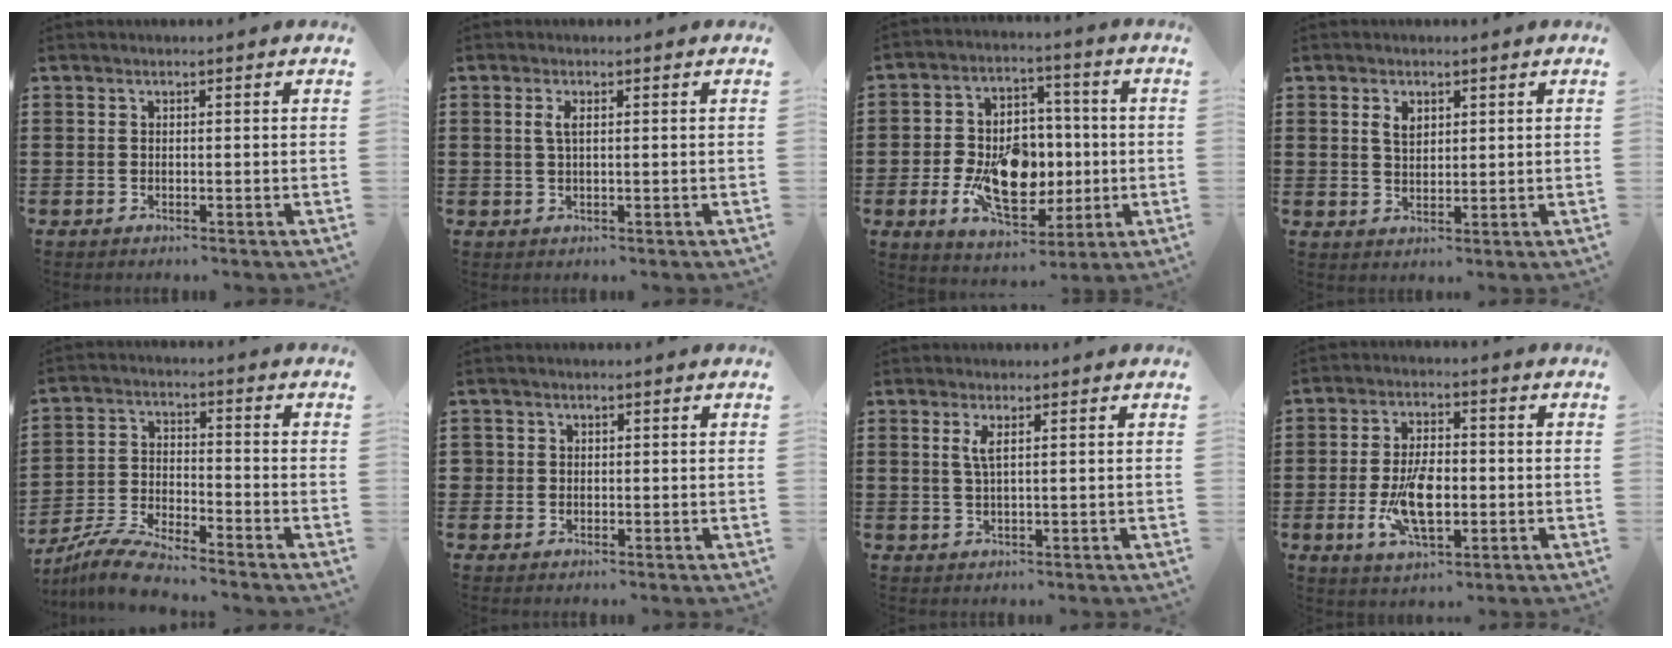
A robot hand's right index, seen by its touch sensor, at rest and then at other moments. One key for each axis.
{"total": 1.7, "fx": 0.4, "fy": 0.5, "fz": 1.6, "tx": -0.033, "ty": 0.003, "tz": 0.005}
{"total": 12.7, "fx": -2.1, "fy": 8.2, "fz": 9.4, "tx": -0.171, "ty": 0.003, "tz": -0.033}
{"total": 2.5, "fx": 1.1, "fy": 1.5, "fz": 1.6, "tx": -0.036, "ty": 0.005, "tz": 0.020}
{"total": 6.7, "fx": -6.4, "fy": 0.4, "fz": 1.9, "tx": -0.048, "ty": 0.000, "tz": -0.125}
{"total": 1.2, "fx": 0.1, "fy": 1.1, "fz": 0.1, "tx": -0.006, "ty": 0.006, "tz": 0.001}
{"total": 2.0, "fx": 0.8, "fy": 0.6, "fz": 1.7, "tx": -0.037, "ty": 0.003, "tz": 0.013}
{"total": 9.1, "fx": -1.7, "fy": 4.4, "fz": 7.8, "tx": -0.164, "ty": -0.009, "tz": -0.034}